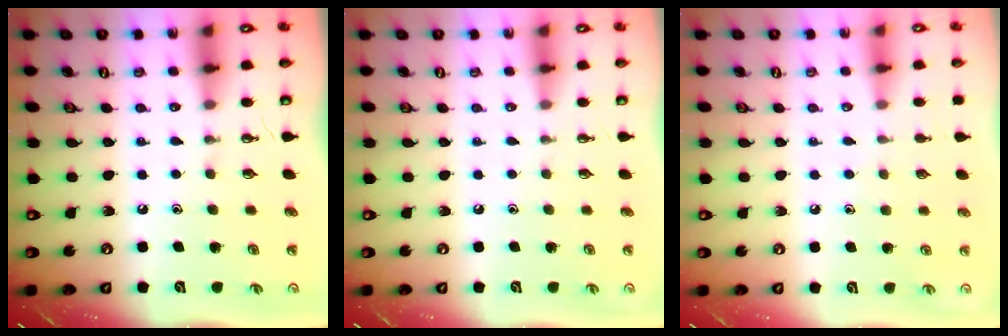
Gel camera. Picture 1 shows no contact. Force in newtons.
{"total": 0.0}
{"total": 4.0, "press": 4.0, "slide": 0.4}